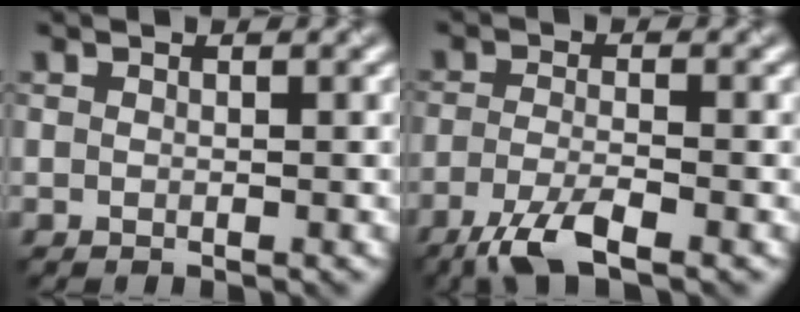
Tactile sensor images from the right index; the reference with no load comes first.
{"total": 4.4, "force": [-3.1, 0.8, 3.0], "torque": [-0.069, -0.001, -0.065]}